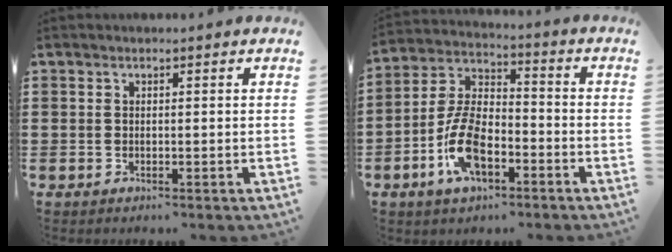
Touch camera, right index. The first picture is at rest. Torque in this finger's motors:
{"motor_torque": [1.29, 0.84, 0.92, 0.21]}